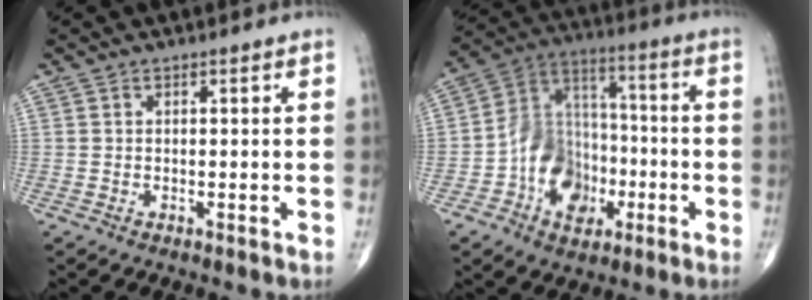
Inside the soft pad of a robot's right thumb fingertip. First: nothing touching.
{"total": 14.8, "force": [-4.6, 11.4, 8.2], "torque": [-0.093, 0.047, -0.081]}